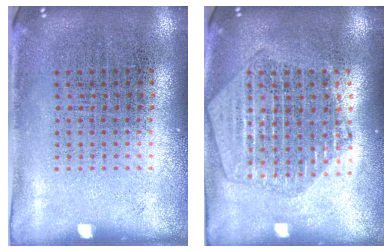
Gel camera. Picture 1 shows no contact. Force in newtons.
{"total": 2.0, "press": 1.8, "slide": 0.8}